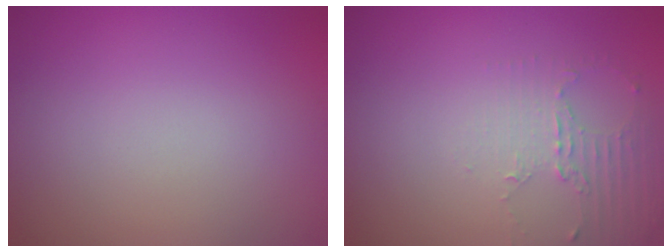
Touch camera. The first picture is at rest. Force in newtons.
{"total": 2.0, "press": 1.5, "slide": 1.4}